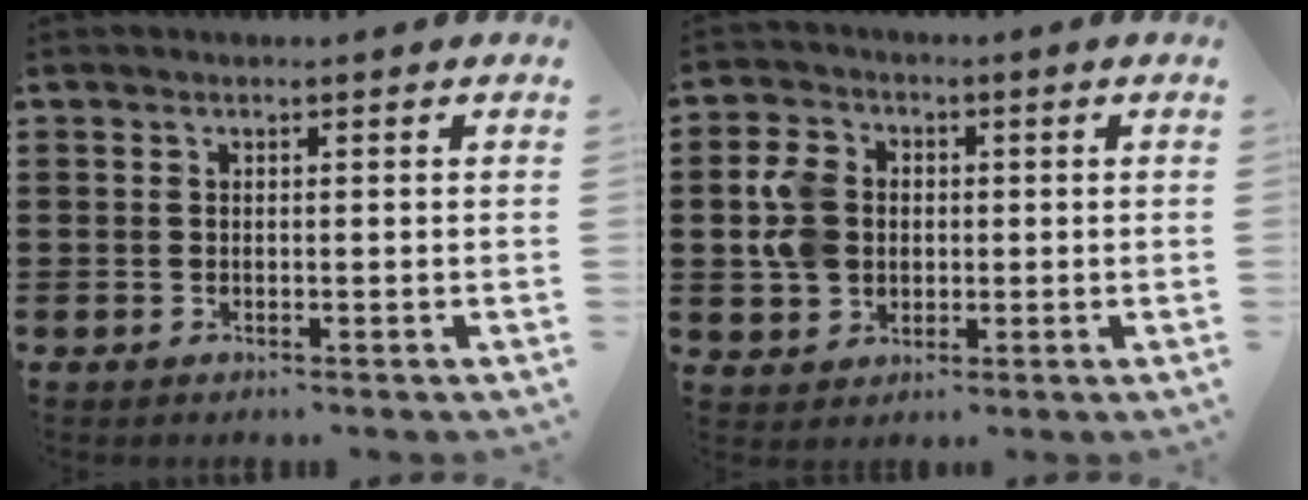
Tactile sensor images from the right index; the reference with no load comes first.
{"total": 6.6, "force": [0.4, 5.5, 3.6], "torque": [-0.107, 0.011, 0.001]}